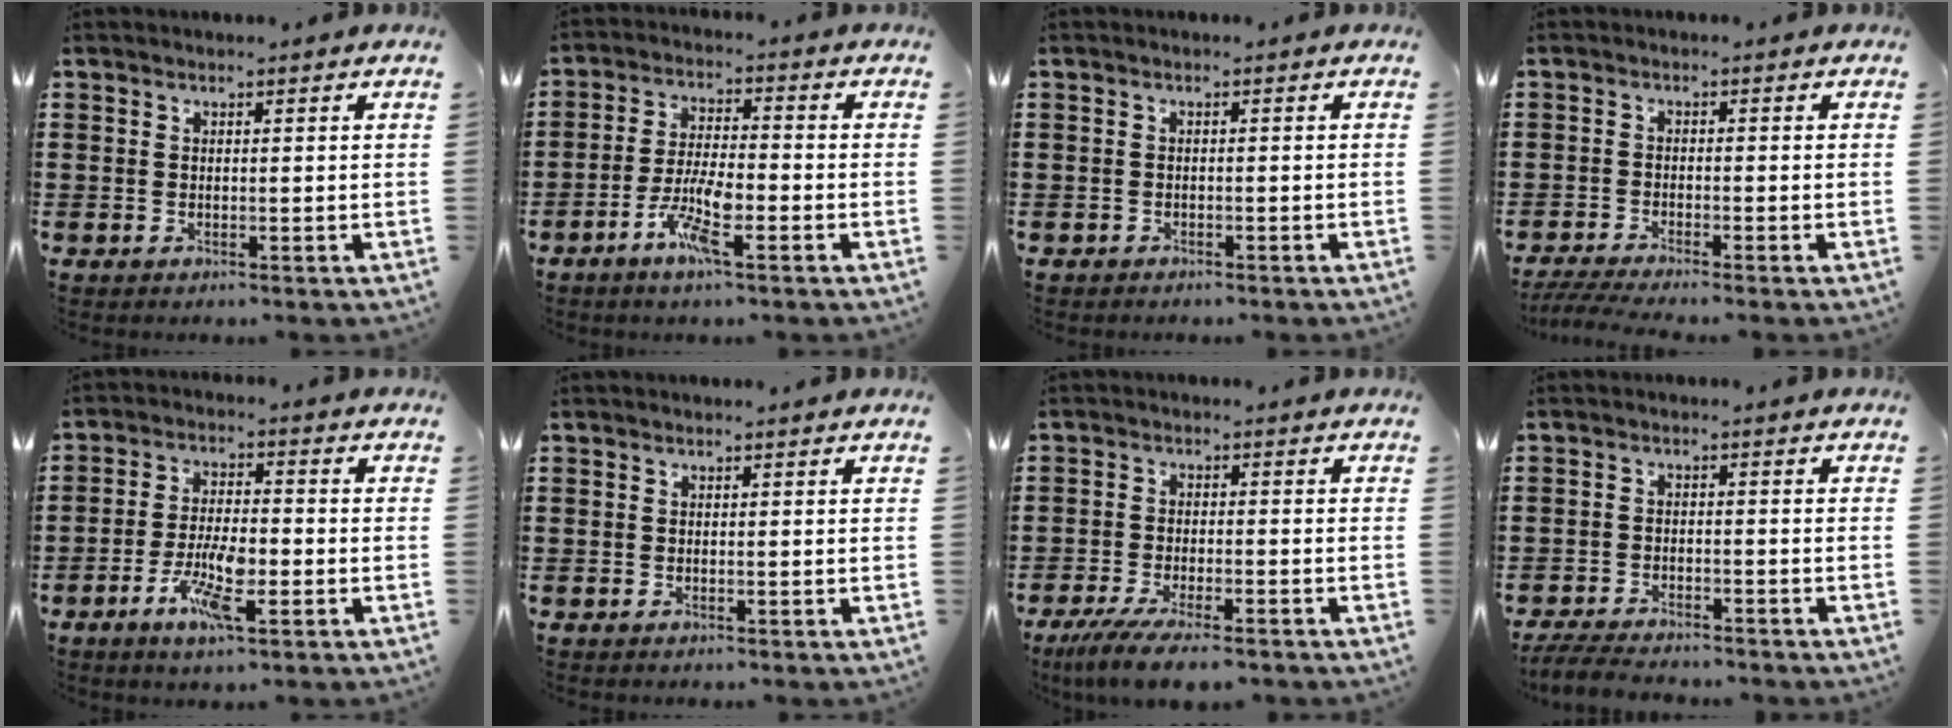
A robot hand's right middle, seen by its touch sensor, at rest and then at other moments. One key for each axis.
{"total": 7.4, "fx": -3.5, "fy": 1.9, "fz": 6.3, "tx": -0.134, "ty": -0.007, "tz": -0.067}
{"total": 0.6, "fx": -0.6, "fy": 0.2, "fz": -0.1, "tx": 0.001, "ty": 0.001, "tz": -0.013}
{"total": 2.5, "fx": -2.1, "fy": -0.1, "fz": 1.3, "tx": -0.028, "ty": -0.003, "tz": -0.043}
{"total": 7.9, "fx": -3.3, "fy": 2.5, "fz": 6.7, "tx": -0.137, "ty": -0.007, "tz": -0.064}
{"total": 0.0}
{"total": 5.2, "fx": -4.3, "fy": 0.4, "fz": 2.9, "tx": -0.066, "ty": -0.017, "tz": -0.083}
{"total": 4.0, "fx": -3.8, "fy": 0.4, "fz": 1.1, "tx": -0.031, "ty": -0.005, "tz": -0.081}